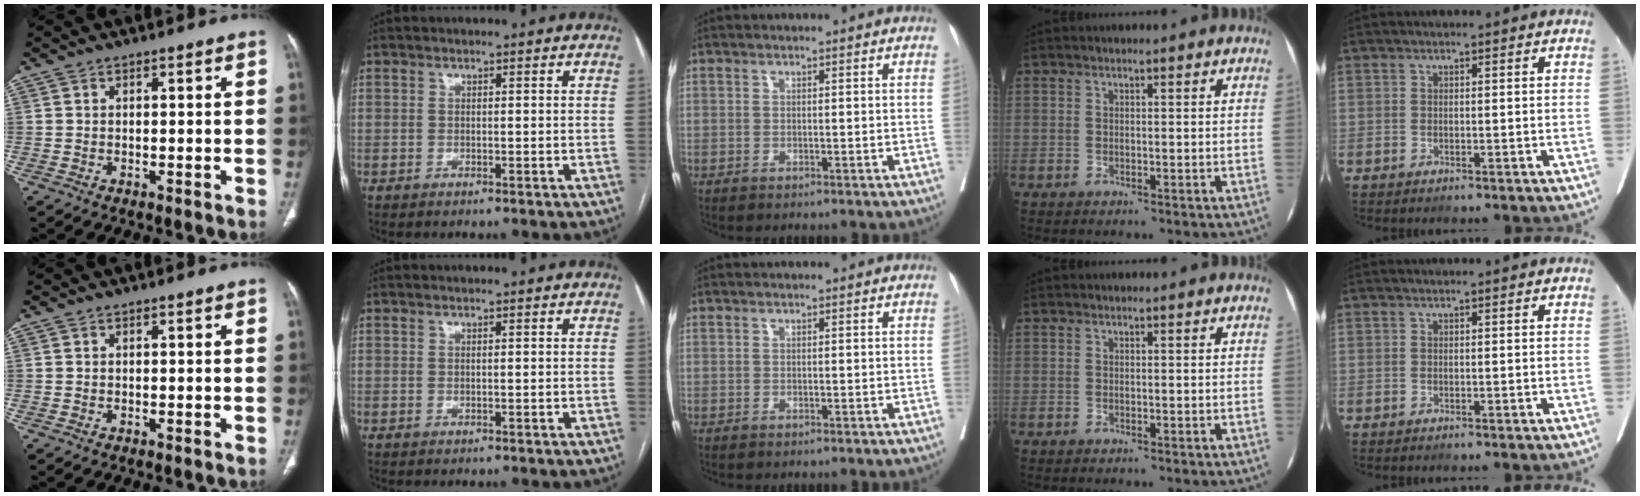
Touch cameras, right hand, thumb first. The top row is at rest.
{}